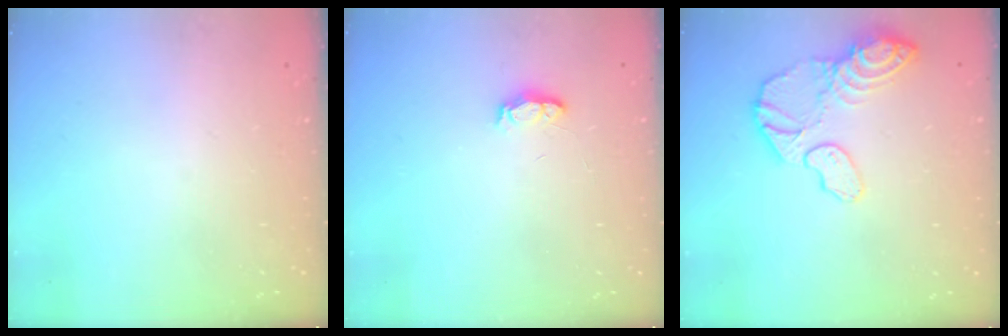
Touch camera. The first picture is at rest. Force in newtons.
{"total": 4.2, "press": 3.6, "slide": 2.1}
{"total": 14.9, "press": 14.8, "slide": 1.5}